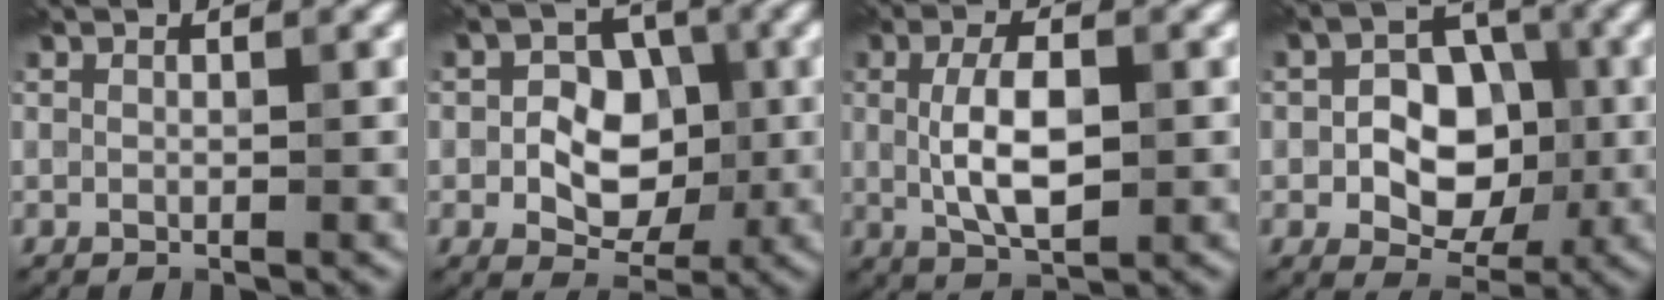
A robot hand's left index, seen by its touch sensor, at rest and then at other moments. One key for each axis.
{"total": 5.5, "fx": -0.6, "fy": 4.1, "fz": 3.6, "tx": -0.041, "ty": 0.004, "tz": -0.016}
{"total": 5.1, "fx": 0.1, "fy": 2.2, "fz": 4.6, "tx": -0.092, "ty": 0.001, "tz": 0.002}
{"total": 6.6, "fx": -1.0, "fy": 4.7, "fz": 4.5, "tx": -0.056, "ty": 0.008, "tz": -0.021}